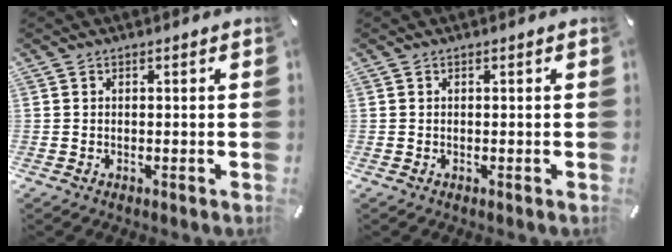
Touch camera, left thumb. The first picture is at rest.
{"total": 0.0}